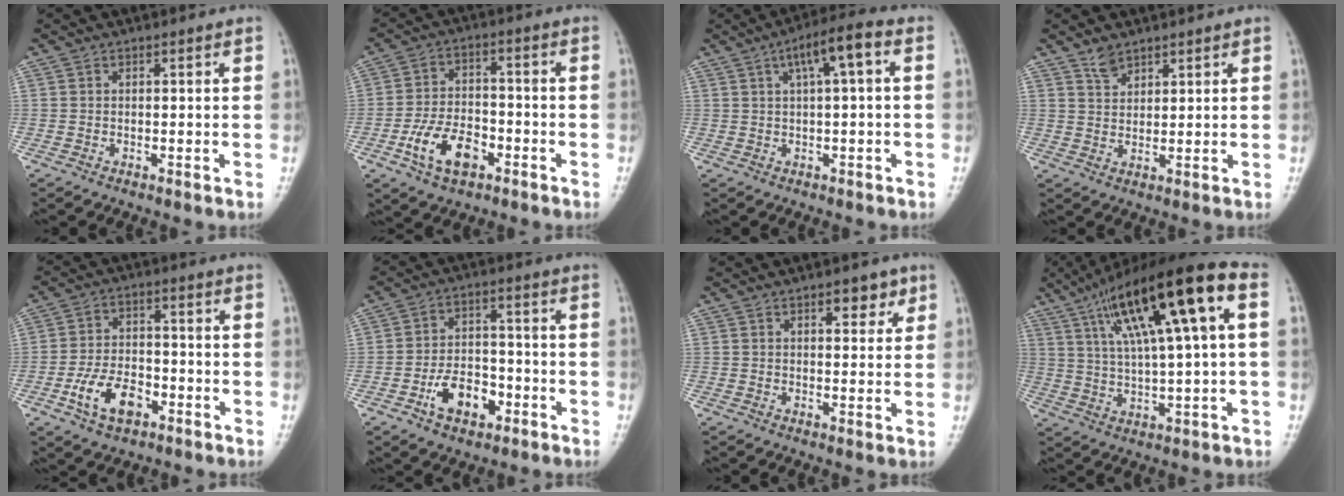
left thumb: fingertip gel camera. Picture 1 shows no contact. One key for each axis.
{"total": 10.1, "fx": -4.7, "fy": 5.8, "fz": 6.8, "tx": -0.117, "ty": 0.025, "tz": -0.085}
{"total": 7.0, "fx": 1.7, "fy": 1.3, "fz": 6.7, "tx": -0.112, "ty": 0.028, "tz": 0.025}
{"total": 3.1, "fx": 2.5, "fy": 1.5, "fz": 1.1, "tx": -0.010, "ty": -0.016, "tz": 0.049}
{"total": 9.1, "fx": -4.2, "fy": 5.2, "fz": 6.1, "tx": -0.104, "ty": 0.025, "tz": -0.077}
{"total": 9.1, "fx": -4.2, "fy": 5.6, "fz": 5.8, "tx": -0.076, "ty": 0.032, "tz": -0.072}
{"total": 4.7, "fx": 2.6, "fy": 2.2, "fz": 3.3, "tx": -0.021, "ty": -0.009, "tz": 0.032}
{"total": 20.3, "fx": 6.7, "fy": 4.0, "fz": 18.8, "tx": -0.317, "ty": 0.023, "tz": 0.110}